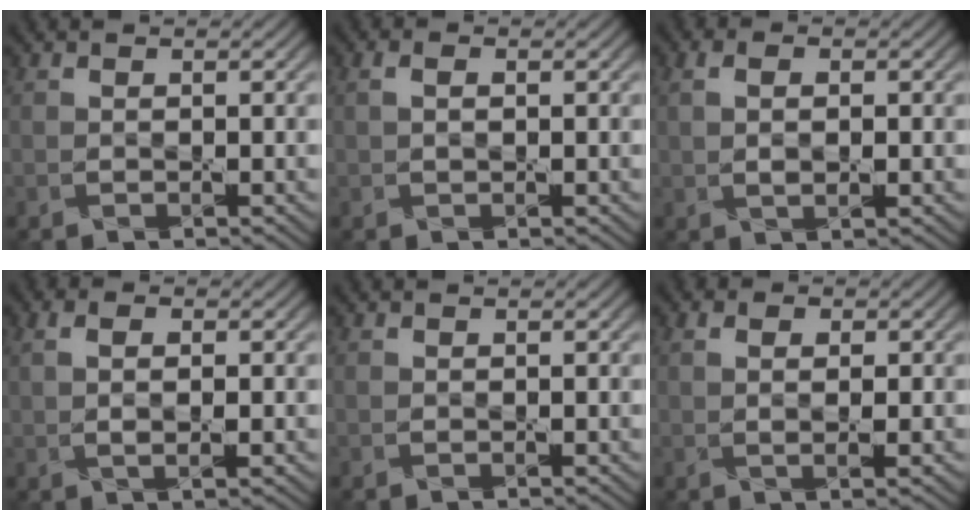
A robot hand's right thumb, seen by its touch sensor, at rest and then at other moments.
{"total": 1.5, "force": [0.3, 0.8, 1.3], "torque": [-0.025, 0.000, 0.009]}
{"total": 3.1, "force": [0.4, 1.5, 2.6], "torque": [-0.050, -0.006, 0.010]}
{"total": 3.1, "force": [0.3, 1.2, 2.9], "torque": [-0.055, -0.002, 0.006]}
{"total": 0.0}
{"total": 3.0, "force": [0.5, 1.5, 2.6], "torque": [-0.032, -0.007, 0.006]}